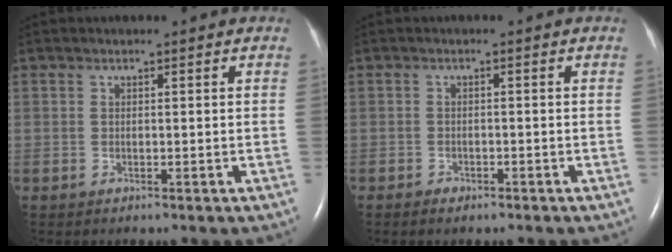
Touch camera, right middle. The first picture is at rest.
{"total": 1.4, "force": [-1.0, 0.7, 0.6], "torque": [-0.017, 0.000, -0.013]}